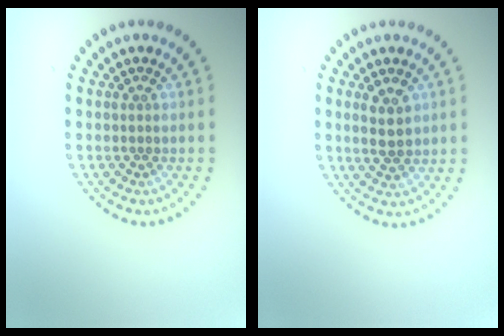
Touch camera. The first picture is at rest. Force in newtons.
{"total": 2.7, "press": 2.7, "slide": 0.5}